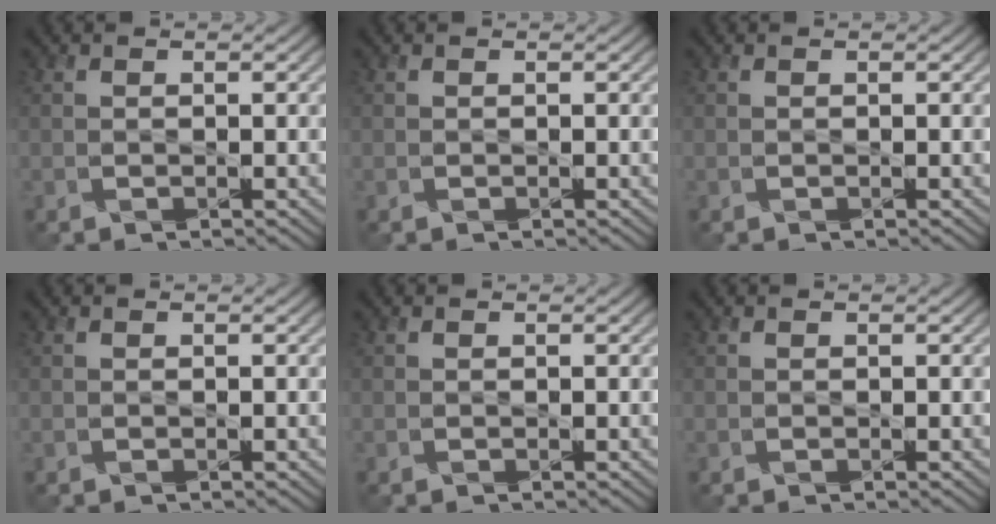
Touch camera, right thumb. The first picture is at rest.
{"total": 0.0}
{"total": 0.0}
{"total": 0.0}
{"total": 0.0}
{"total": 0.0}